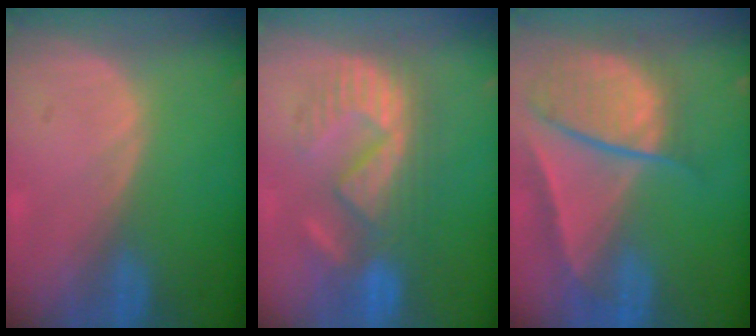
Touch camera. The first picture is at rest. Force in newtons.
{"total": 9.4, "press": 9.4, "slide": 0.4}
{"total": 10.1, "press": 8.3, "slide": 5.7}